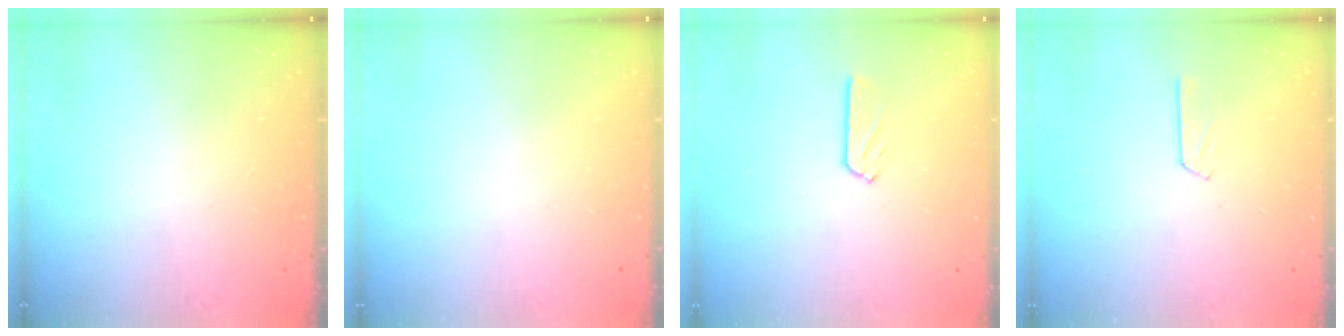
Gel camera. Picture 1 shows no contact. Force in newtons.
{"total": 0.0}
{"total": 5.4, "press": 5.3, "slide": 0.5}
{"total": 2.8, "press": 2.8, "slide": 0.4}